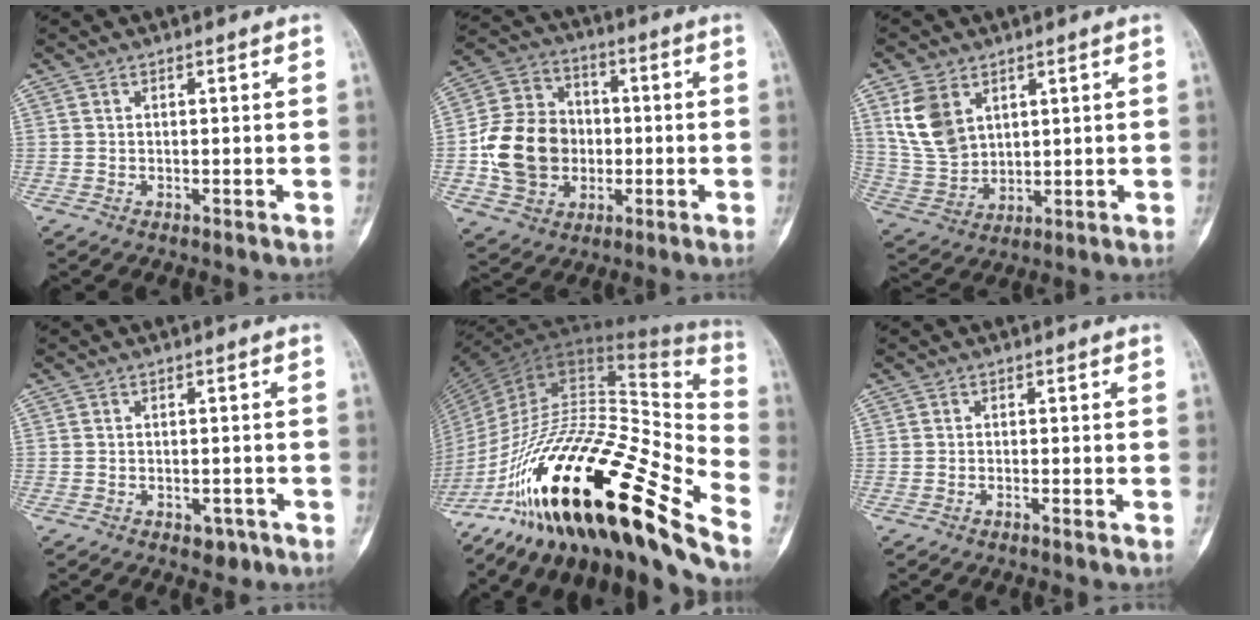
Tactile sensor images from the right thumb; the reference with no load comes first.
{"total": 16.4, "force": [-1.8, 13.6, 9.0], "torque": [-0.138, 0.026, -0.030]}
{"total": 10.2, "force": [4.6, 7.0, 5.8], "torque": [-0.097, -0.016, 0.110]}
{"total": 2.7, "force": [-1.7, 1.7, 1.1], "torque": [-0.001, 0.013, -0.018]}
{"total": 39.3, "force": [-23.1, 10.9, 29.8], "torque": [-0.449, 0.053, -0.380]}
{"total": 0.9, "force": [-0.8, -0.1, 0.5], "torque": [-0.014, 0.009, -0.010]}